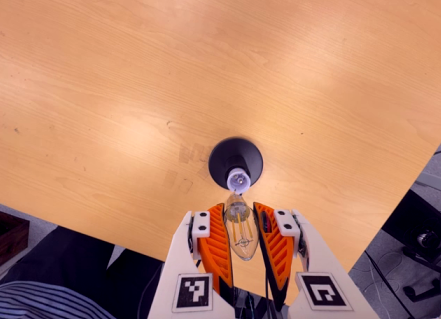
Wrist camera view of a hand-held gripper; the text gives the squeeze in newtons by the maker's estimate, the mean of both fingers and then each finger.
{"total": 21.7, "left": 23.5, "right": 19.9}